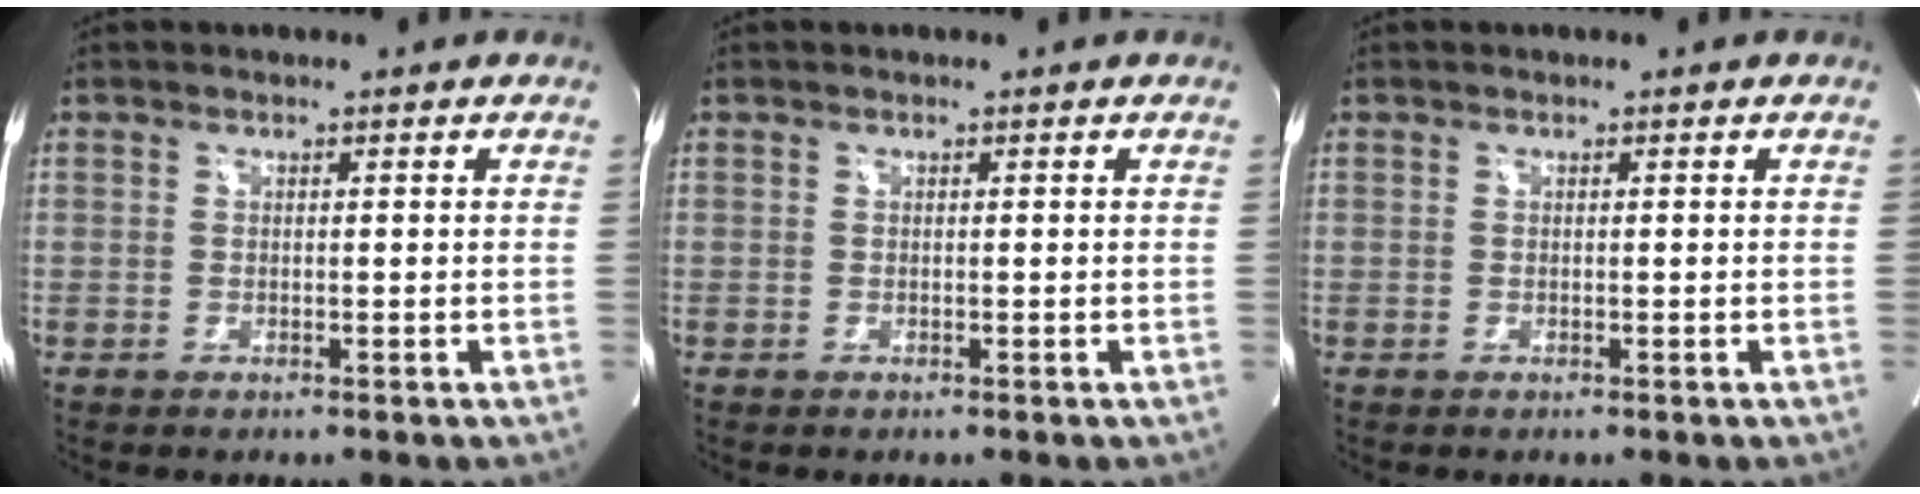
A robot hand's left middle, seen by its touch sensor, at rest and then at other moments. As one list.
[{"total": 0.0}, {"total": 0.0}]